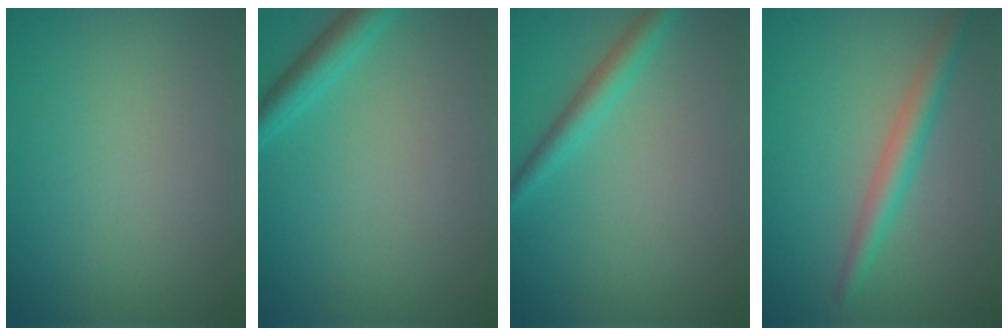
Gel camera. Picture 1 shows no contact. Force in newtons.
{"total": 2.7, "press": 2.7, "slide": 0.1}
{"total": 2.5, "press": 2.5, "slide": 0.0}
{"total": 2.8, "press": 2.8, "slide": 0.1}